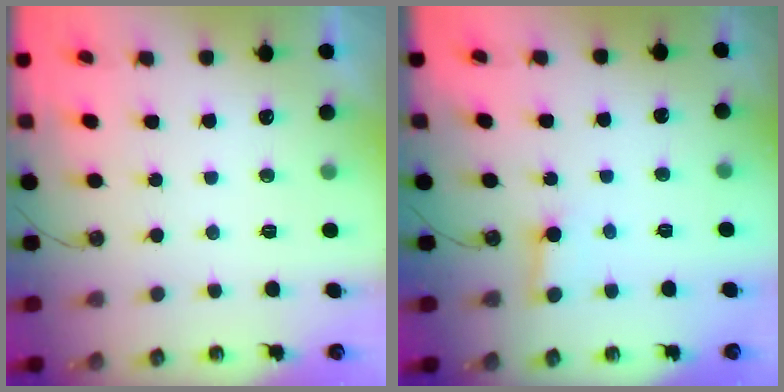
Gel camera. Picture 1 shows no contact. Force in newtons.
{"total": 2.7, "press": 2.7, "slide": 0.0}